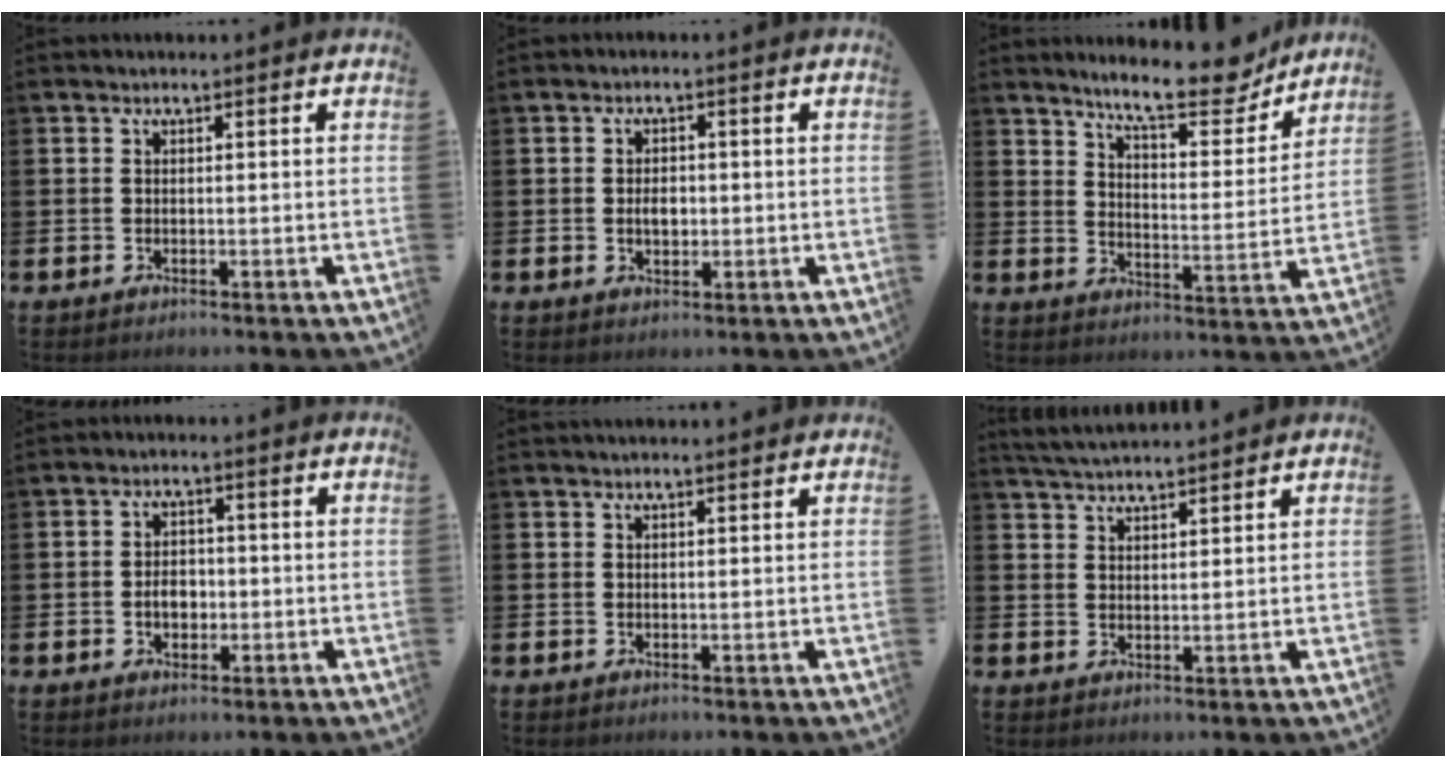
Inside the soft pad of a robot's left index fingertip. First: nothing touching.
{"total": 2.5, "force": [-0.1, 1.6, 1.8], "torque": [-0.018, -0.001, -0.008]}
{"total": 10.2, "force": [9.3, 2.0, 3.9], "torque": [-0.075, -0.059, 0.160]}
{"total": 3.1, "force": [-0.6, 2.2, 2.1], "torque": [-0.022, -0.002, -0.017]}
{"total": 1.3, "force": [1.2, 0.0, 0.3], "torque": [0.005, -0.004, 0.020]}
{"total": 3.9, "force": [3.9, 0.0, 0.4], "torque": [-0.022, -0.017, 0.071]}